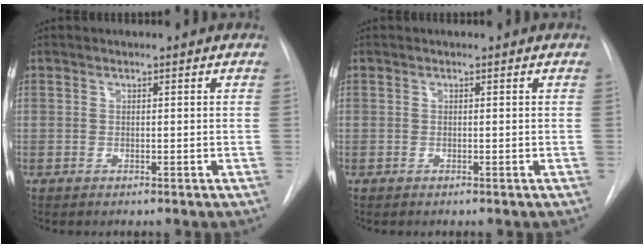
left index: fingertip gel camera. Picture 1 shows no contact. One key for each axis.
{"total": 0.0}